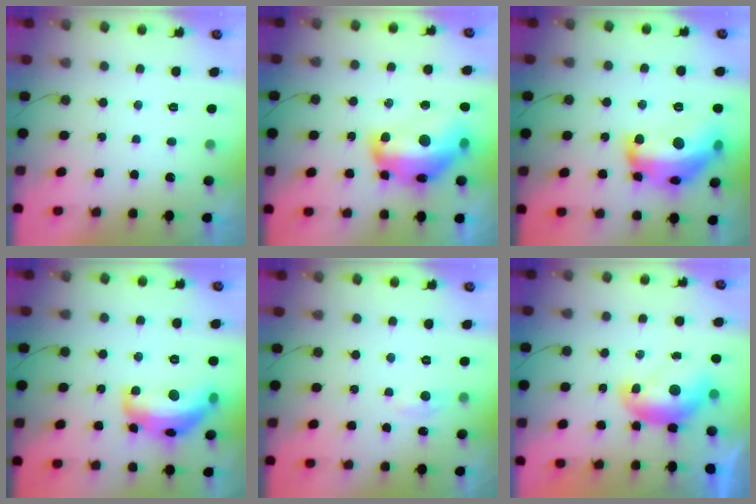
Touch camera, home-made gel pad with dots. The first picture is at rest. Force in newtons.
{"total": 19.3, "press": 19.0, "slide": 3.1}
{"total": 22.0, "press": 22.0, "slide": 1.3}
{"total": 16.7, "press": 16.7, "slide": 0.6}
{"total": 3.9, "press": 3.9, "slide": 0.5}
{"total": 8.9, "press": 8.9, "slide": 0.4}